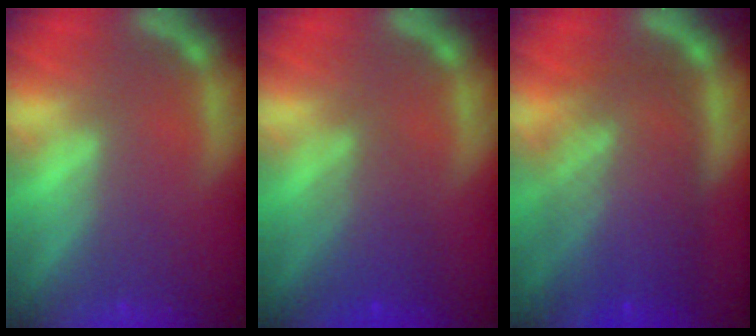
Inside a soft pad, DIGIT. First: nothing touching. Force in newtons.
{"total": 3.6}
{"total": 10.1}